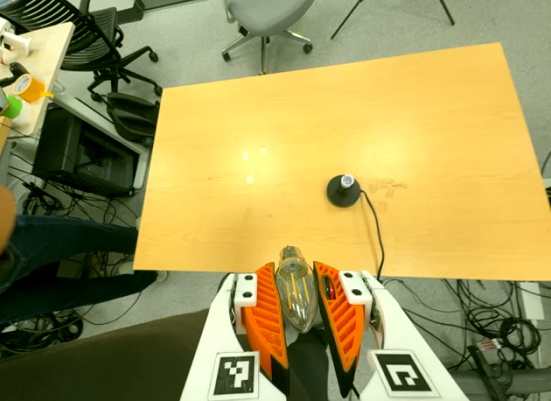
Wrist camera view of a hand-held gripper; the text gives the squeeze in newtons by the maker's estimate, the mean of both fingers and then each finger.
{"total": 12.7, "left": 13.9, "right": 11.4}